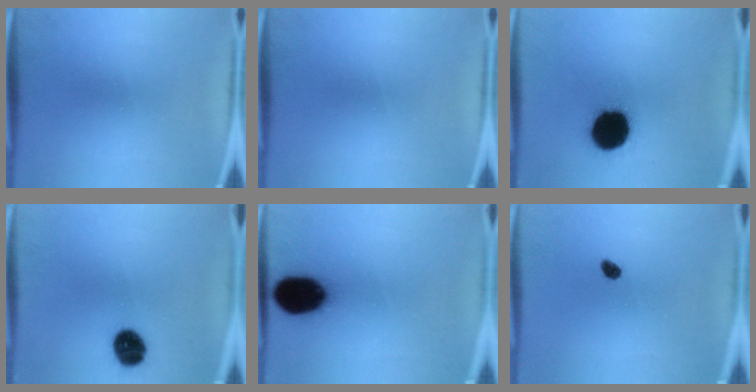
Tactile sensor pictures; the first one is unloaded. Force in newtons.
{"total": 0.0}
{"total": 19.9}
{"total": 8.9}
{"total": 16.5}
{"total": 2.0}